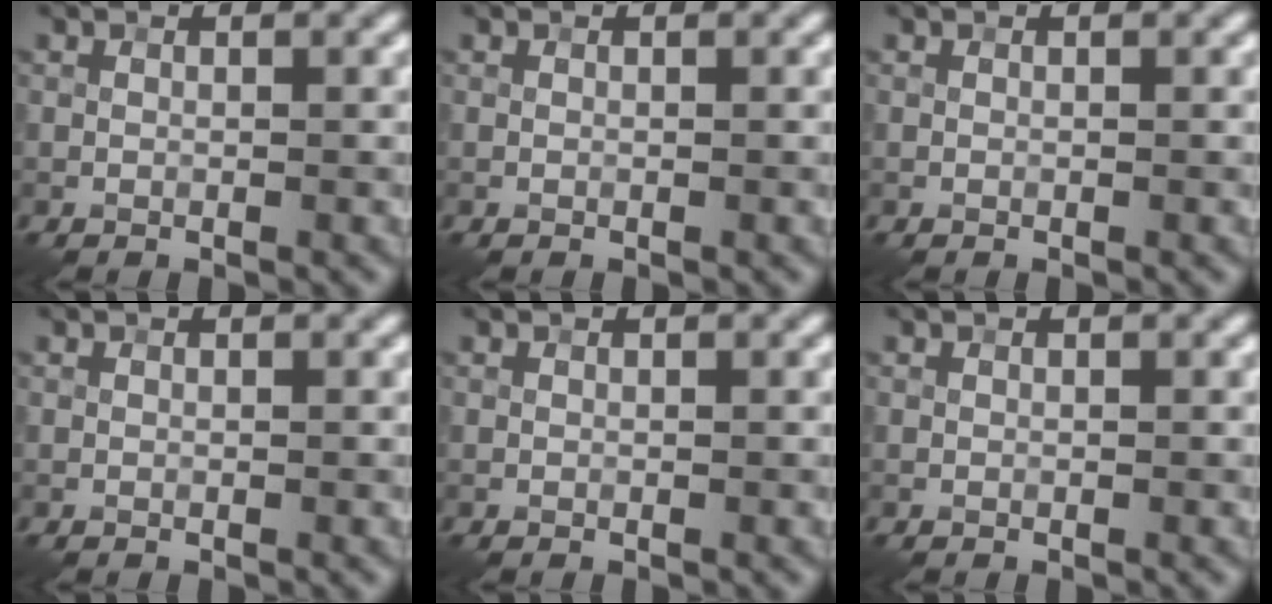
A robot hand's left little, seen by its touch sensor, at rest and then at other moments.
{"total": 0.0}
{"total": 0.0}
{"total": 0.0}
{"total": 0.0}
{"total": 0.0}